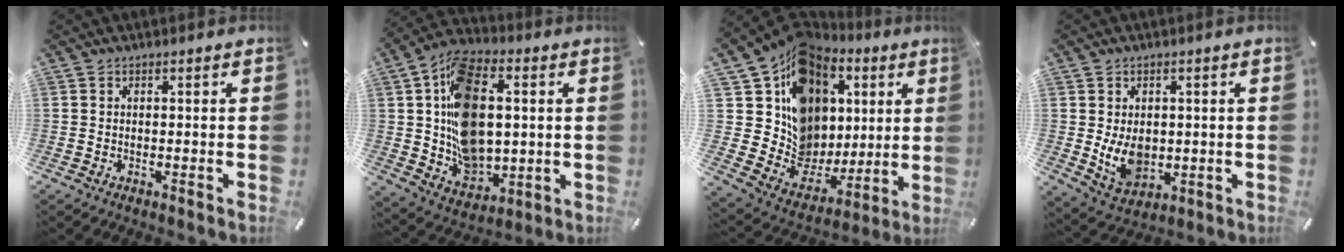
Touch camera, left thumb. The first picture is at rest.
{"total": 18.3, "force": [2.7, 13.1, 12.5], "torque": [-0.228, -0.005, 0.054]}
{"total": 16.0, "force": [5.0, 13.7, 6.5], "torque": [-0.118, -0.068, 0.108]}
{"total": 8.0, "force": [0.1, 6.1, 5.0], "torque": [-0.101, -0.006, 0.000]}